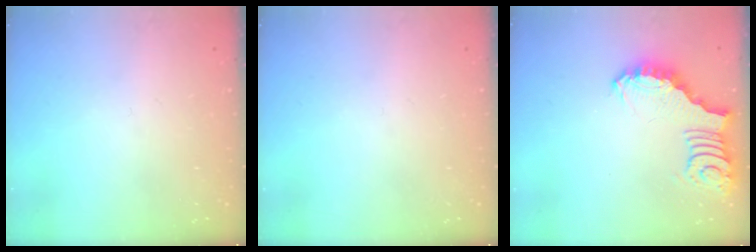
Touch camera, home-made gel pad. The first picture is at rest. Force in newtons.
{"total": 0.0}
{"total": 3.3, "press": 3.2, "slide": 0.7}